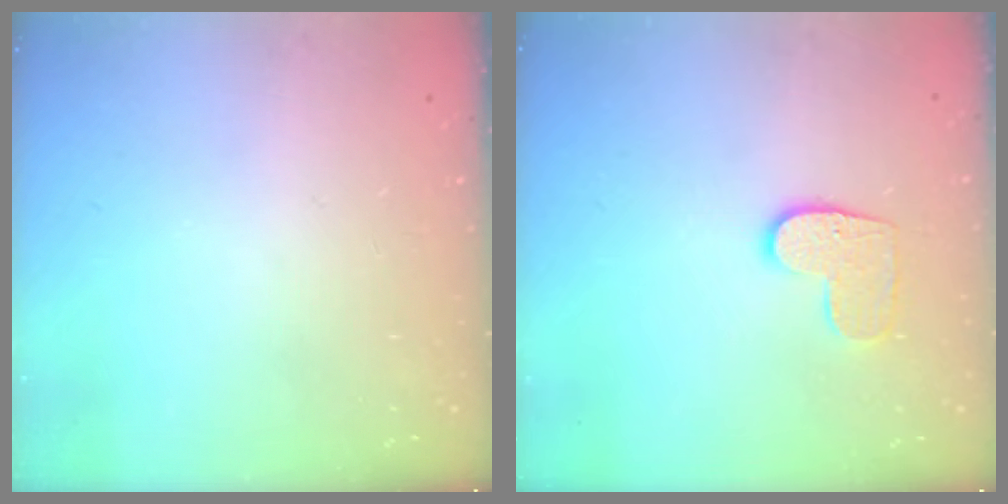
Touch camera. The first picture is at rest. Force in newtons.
{"total": 8.4, "press": 8.4, "slide": 0.4}